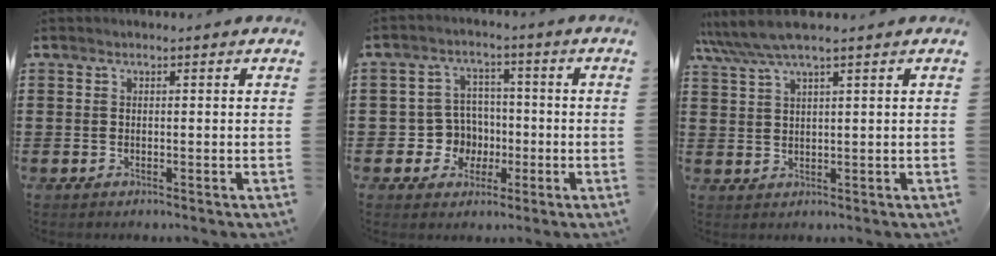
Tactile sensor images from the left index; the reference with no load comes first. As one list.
[{"total": 6.1, "force": [-1.0, 5.8, 1.6], "torque": [-0.050, 0.018, -0.015]}, {"total": 4.5, "force": [3.4, 0.2, 2.9], "torque": [-0.065, -0.004, 0.062]}]